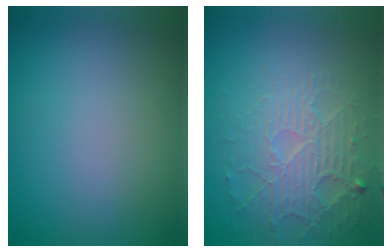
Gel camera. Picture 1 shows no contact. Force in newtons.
{"total": 4.0, "press": 3.6, "slide": 1.7}